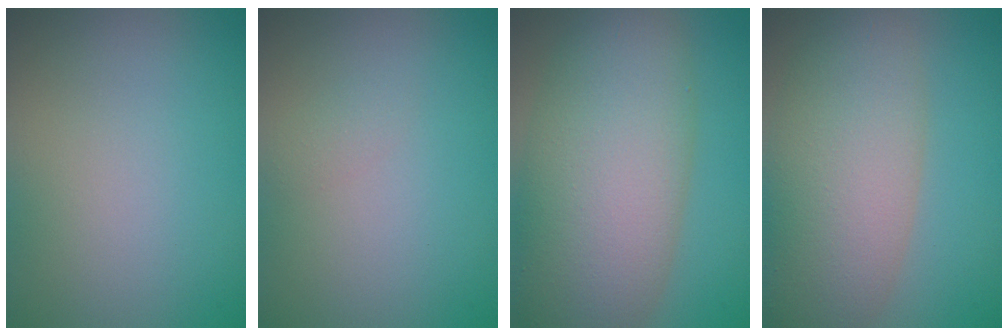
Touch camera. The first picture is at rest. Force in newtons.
{"total": 0.7, "press": 0.7, "slide": 0.0}
{"total": 11.4, "press": 11.3, "slide": 0.8}
{"total": 8.7, "press": 8.7, "slide": 0.8}